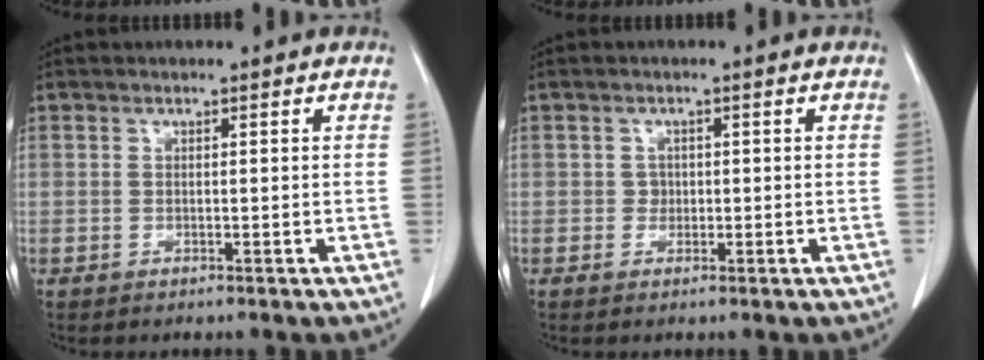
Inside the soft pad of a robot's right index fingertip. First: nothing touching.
{"total": 1.9, "force": [0.0, 1.7, 0.7], "torque": [-0.010, 0.008, 0.003]}